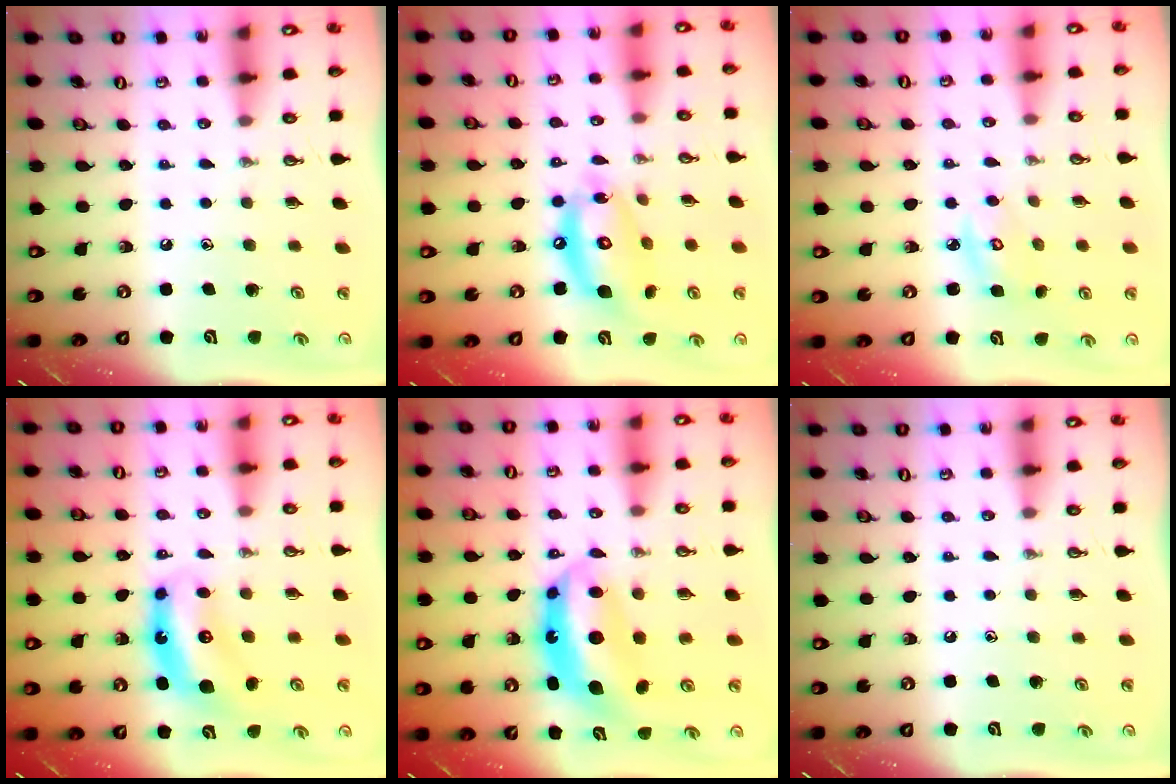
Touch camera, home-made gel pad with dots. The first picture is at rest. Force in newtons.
{"total": 14.7, "press": 14.6, "slide": 1.8}
{"total": 4.2, "press": 4.2, "slide": 0.3}
{"total": 6.8, "press": 6.8, "slide": 0.2}
{"total": 7.9, "press": 7.9, "slide": 0.5}
{"total": 0.0}